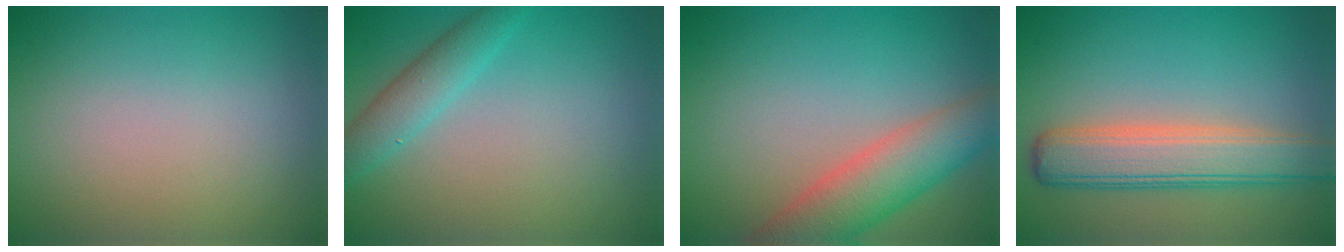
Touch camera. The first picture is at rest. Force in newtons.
{"total": 2.9, "press": 2.9, "slide": 0.2}
{"total": 5.5, "press": 5.5, "slide": 0.6}
{"total": 5.8, "press": 5.8, "slide": 0.5}